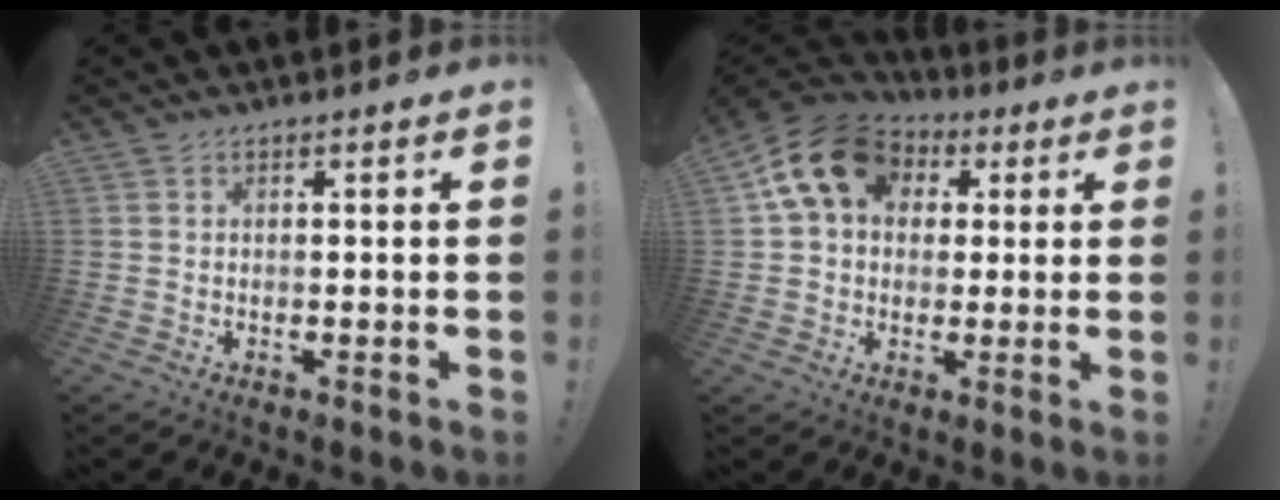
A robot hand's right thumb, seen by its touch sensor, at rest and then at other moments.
{"total": 14.9, "force": [5.1, 11.1, 8.6], "torque": [-0.142, -0.008, 0.098]}